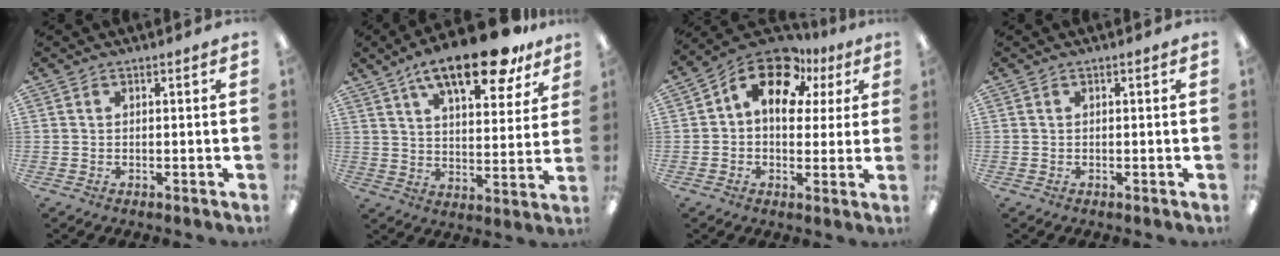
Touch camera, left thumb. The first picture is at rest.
{"total": 18.1, "force": [12.2, 6.3, 11.9], "torque": [-0.184, -0.059, 0.198]}
{"total": 14.3, "force": [7.4, 8.5, 8.8], "torque": [-0.158, -0.036, 0.132]}
{"total": 0.0}